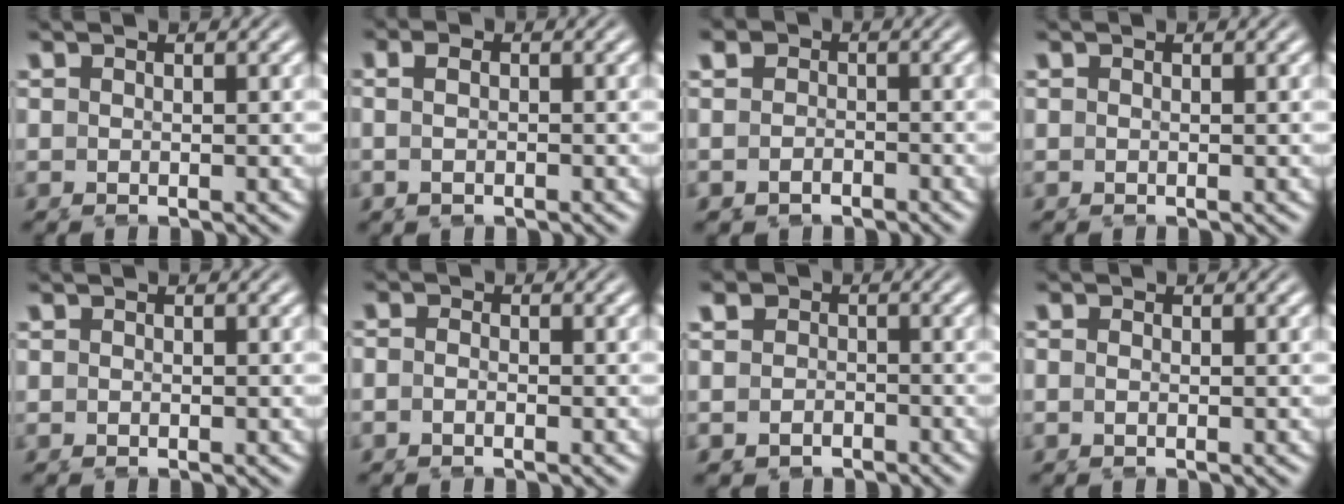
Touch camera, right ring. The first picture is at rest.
{"total": 1.4, "force": [-0.9, 0.5, 0.9], "torque": [-0.015, -0.005, -0.018]}
{"total": 3.5, "force": [-1.7, 2.9, 0.8], "torque": [-0.030, -0.020, -0.029]}
{"total": 0.0}
{"total": 0.6, "force": [-0.3, 0.5, 0.2], "torque": [-0.010, 0.000, -0.008]}
{"total": 1.7, "force": [-1.3, 1.0, 0.3], "torque": [-0.020, -0.010, -0.030]}
{"total": 4.8, "force": [-1.9, 4.2, 1.2], "torque": [-0.039, -0.022, -0.035]}
{"total": 0.8, "force": [-0.7, 0.2, 0.1], "torque": [-0.008, -0.010, -0.014]}